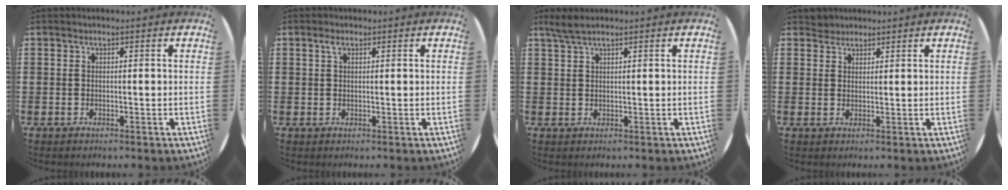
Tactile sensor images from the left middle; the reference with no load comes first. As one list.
[{"total": 1.3, "force": [0.7, 0.7, 0.9], "torque": [-0.012, 0.003, 0.010]}, {"total": 2.3, "force": [1.8, 0.2, 1.4], "torque": [-0.030, 0.003, 0.032]}, {"total": 1.8, "force": [1.6, 0.7, -0.2], "torque": [0.000, 0.003, 0.034]}]